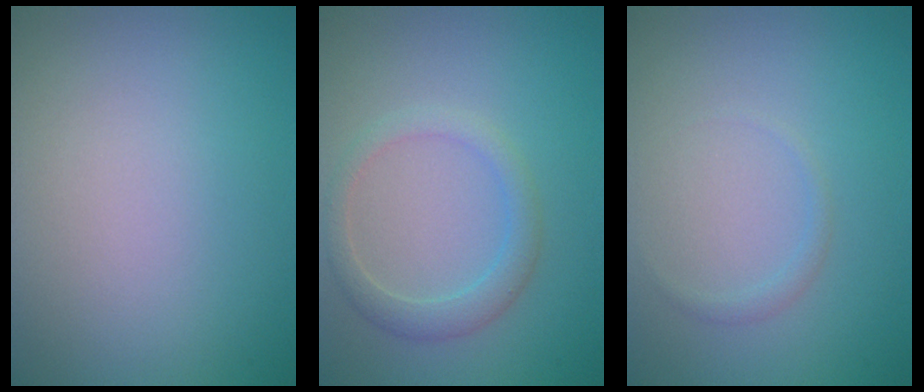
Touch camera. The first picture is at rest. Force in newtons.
{"total": 2.3, "press": 2.3, "slide": 0.1}
{"total": 0.7, "press": 0.7, "slide": 0.1}